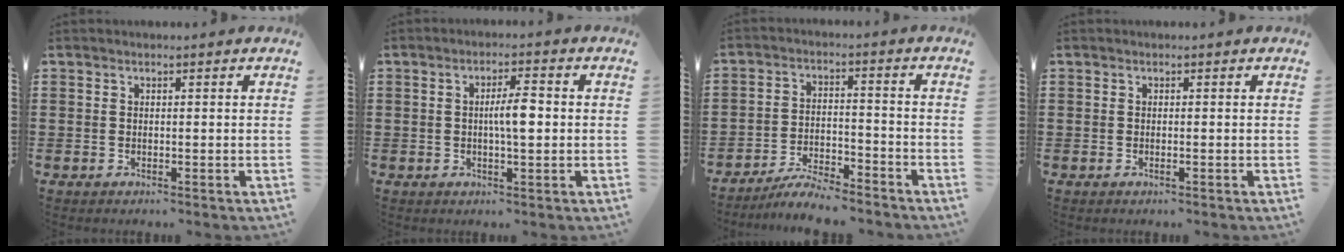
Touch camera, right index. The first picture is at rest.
{"total": 4.7, "force": [0.0, 1.1, 4.6], "torque": [-0.081, 0.002, -0.002]}
{"total": 5.4, "force": [-5.2, 0.3, 1.4], "torque": [-0.033, 0.003, -0.103]}
{"total": 0.5, "force": [-0.2, 0.0, 0.5], "torque": [-0.009, -0.003, -0.003]}